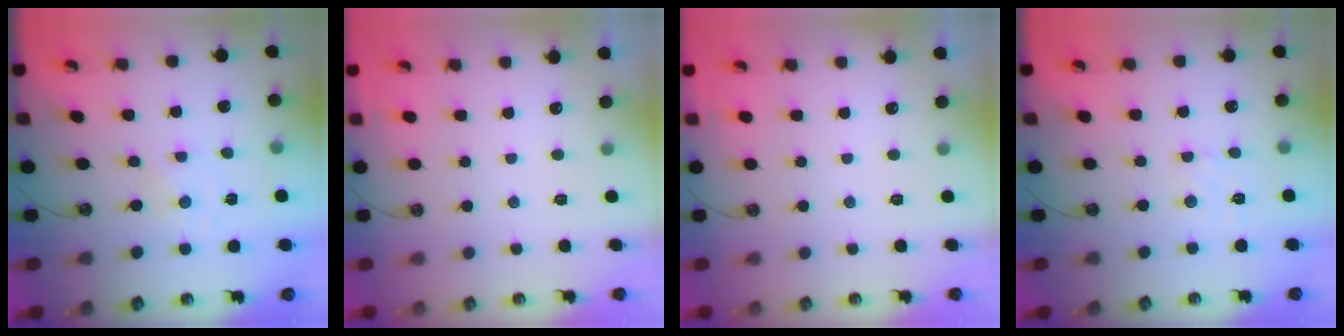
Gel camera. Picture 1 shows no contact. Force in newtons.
{"total": 0.0}
{"total": 0.0}
{"total": 1.9, "press": 1.8, "slide": 0.6}